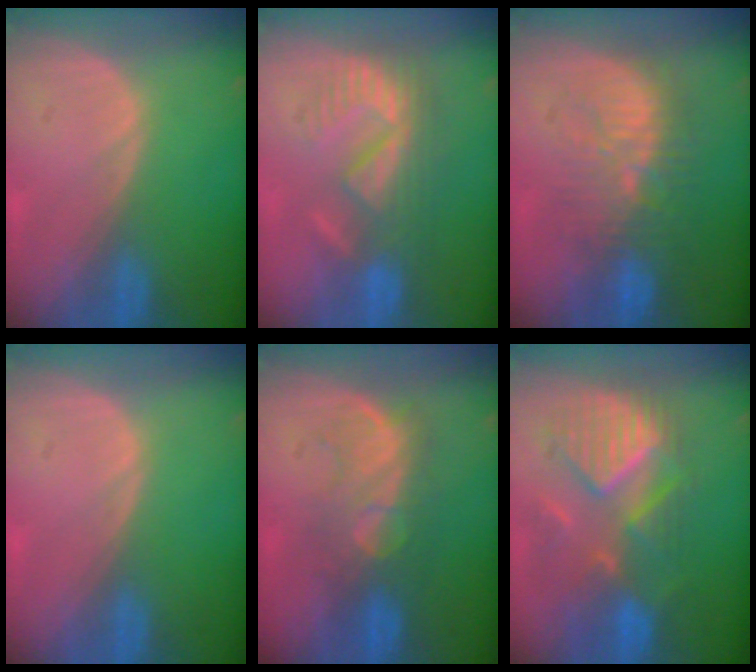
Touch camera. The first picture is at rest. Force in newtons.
{"total": 9.1, "press": 8.1, "slide": 4.1}
{"total": 9.4, "press": 9.2, "slide": 2.0}
{"total": 0.0}
{"total": 8.2, "press": 7.9, "slide": 2.2}
{"total": 10.2, "press": 9.5, "slide": 3.7}